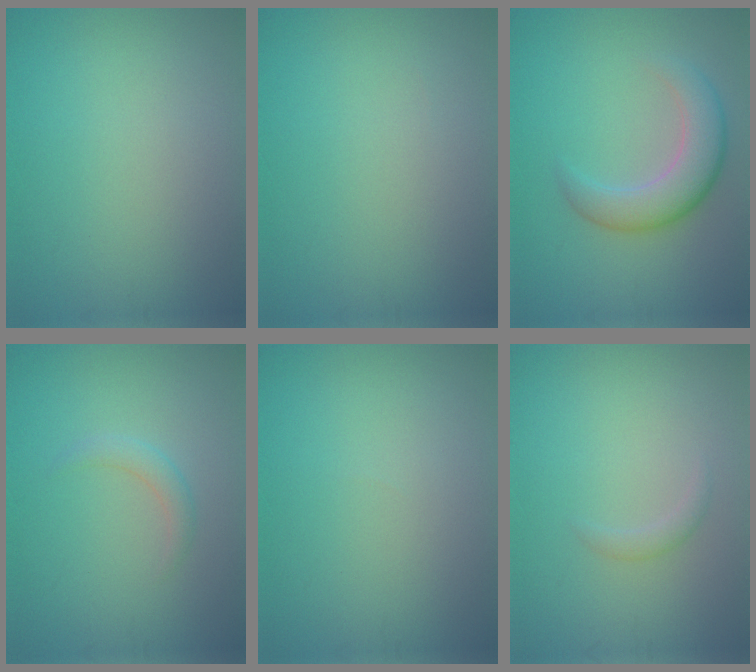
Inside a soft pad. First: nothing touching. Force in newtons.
{"total": 0.0}
{"total": 4.8, "press": 4.8, "slide": 0.4}
{"total": 1.4, "press": 1.4, "slide": 0.1}
{"total": 0.0}
{"total": 0.9, "press": 0.9, "slide": 0.1}